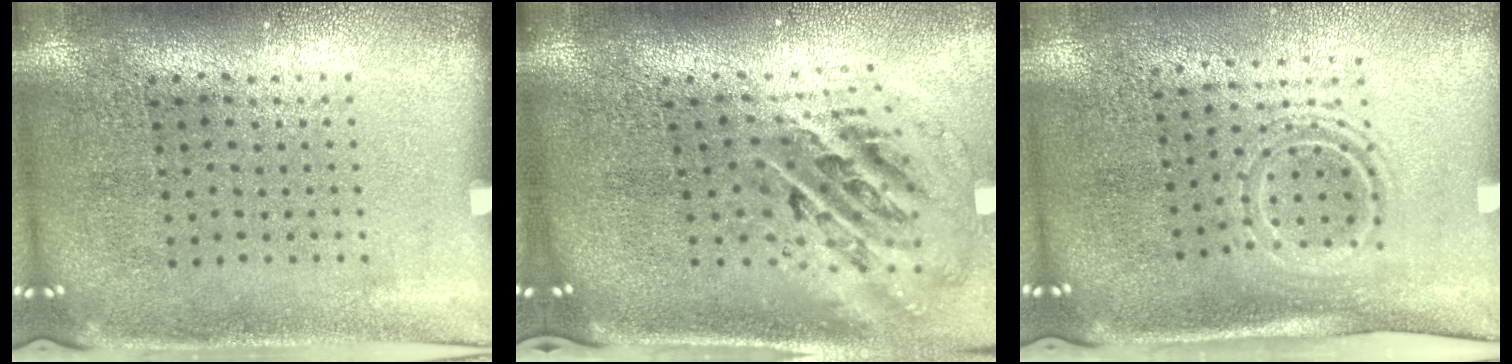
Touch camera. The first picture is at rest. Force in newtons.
{"total": 2.5, "press": 1.7, "slide": 1.8}
{"total": 1.6, "press": 1.2, "slide": 1.1}